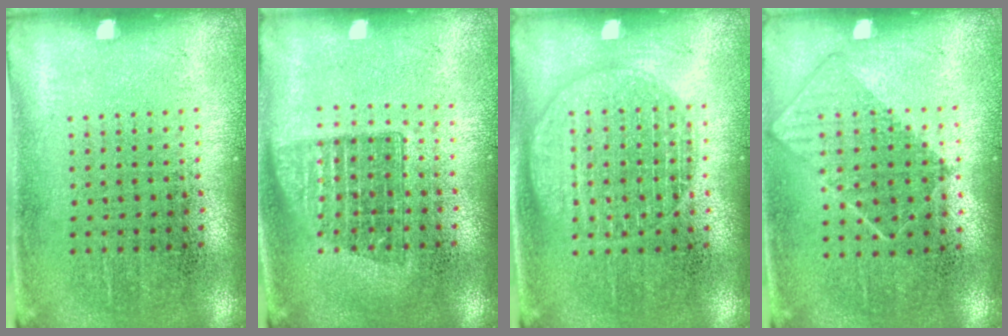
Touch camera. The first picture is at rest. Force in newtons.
{"total": 1.4, "press": 1.1, "slide": 0.8}
{"total": 1.3, "press": 1.3, "slide": 0.1}
{"total": 0.8, "press": 0.7, "slide": 0.5}